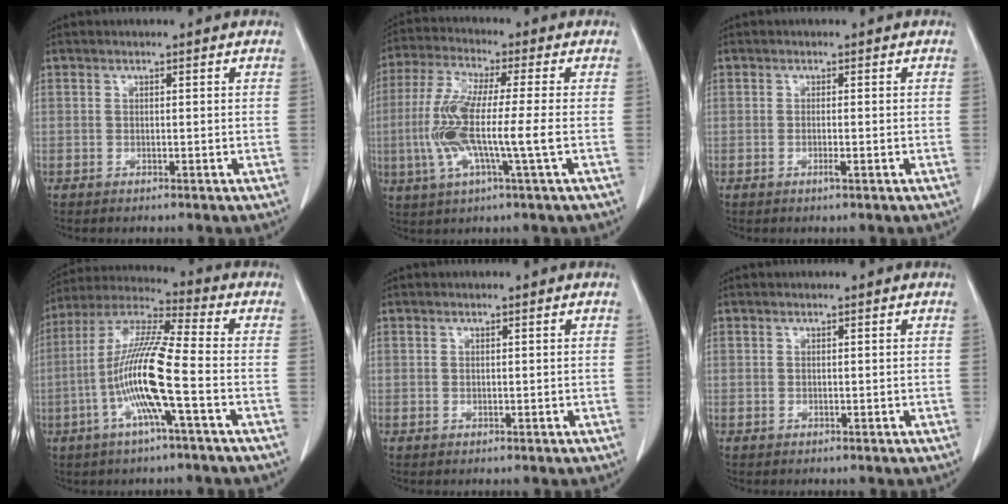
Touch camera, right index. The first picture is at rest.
{"total": 11.9, "force": [-2.0, 0.9, 11.7], "torque": [-0.247, -0.004, -0.043]}
{"total": 1.5, "force": [-0.6, 0.1, 1.3], "torque": [-0.025, -0.002, -0.008]}
{"total": 13.8, "force": [-3.7, 0.5, 13.3], "torque": [-0.269, 0.003, -0.079]}
{"total": 0.7, "force": [0.1, 0.5, 0.4], "torque": [-0.008, 0.001, 0.005]}
{"total": 0.0}